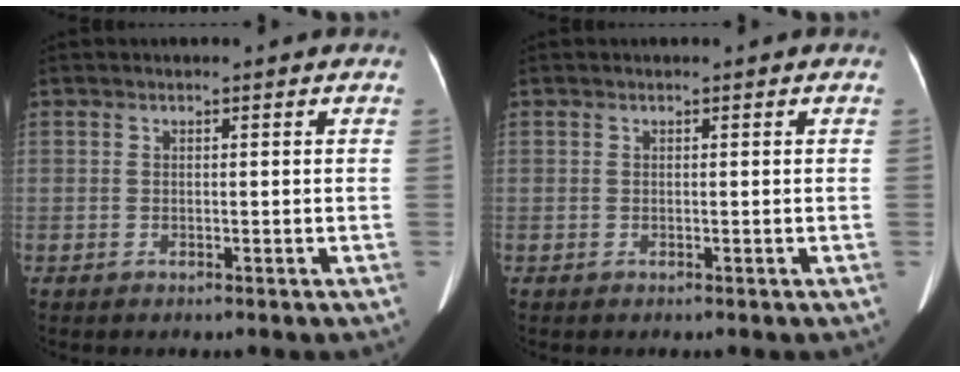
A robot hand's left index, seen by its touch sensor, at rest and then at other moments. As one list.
[{"total": 0.0}]